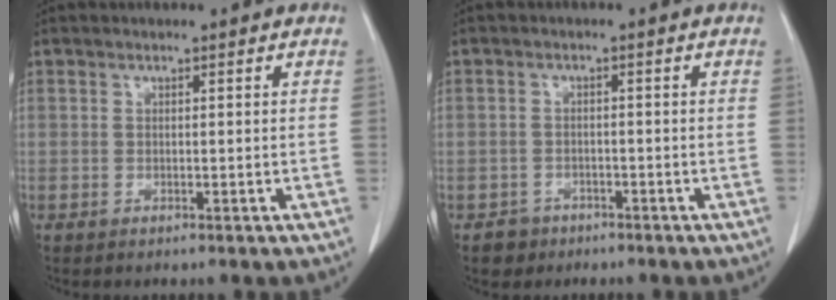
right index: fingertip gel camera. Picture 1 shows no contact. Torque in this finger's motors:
{"motor_torque": [-1.06, 0.62, -0.89, -0.21]}